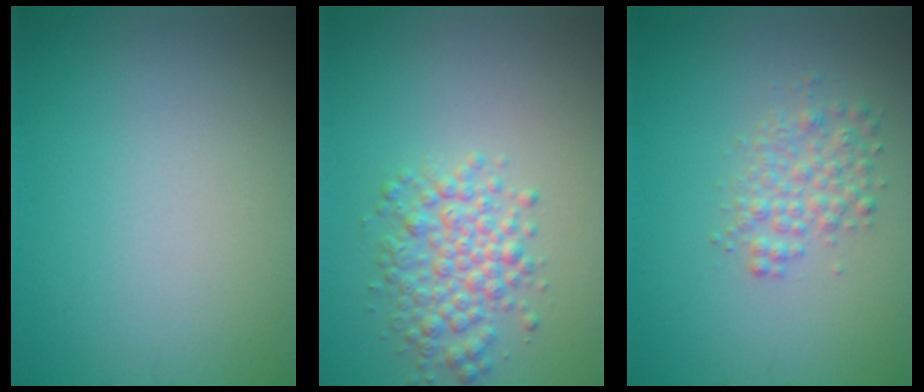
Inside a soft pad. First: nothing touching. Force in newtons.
{"total": 3.7, "press": 3.7, "slide": 0.1}
{"total": 2.5, "press": 2.5, "slide": 0.1}